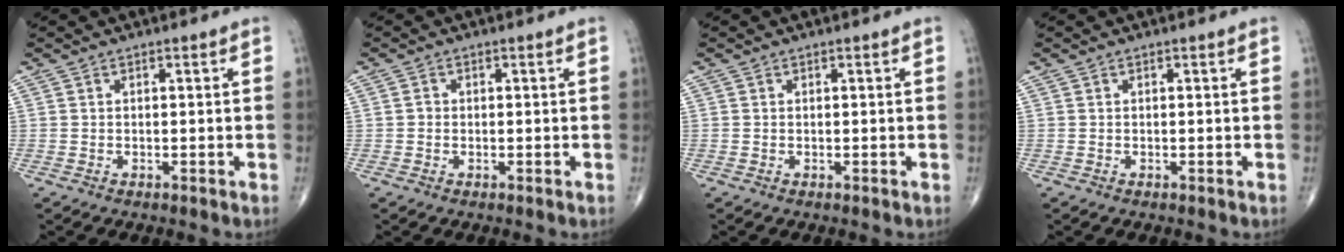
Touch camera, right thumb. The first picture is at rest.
{"total": 0.9, "force": [-0.1, 0.8, 0.3], "torque": [-0.002, 0.002, -0.003]}
{"total": 0.0}
{"total": 0.0}